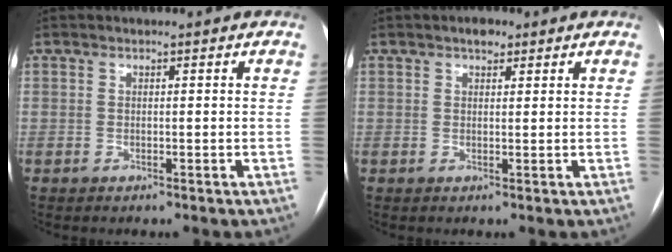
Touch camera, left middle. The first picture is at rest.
{"total": 1.8, "force": [1.2, 0.9, 1.0], "torque": [-0.015, 0.006, 0.017]}